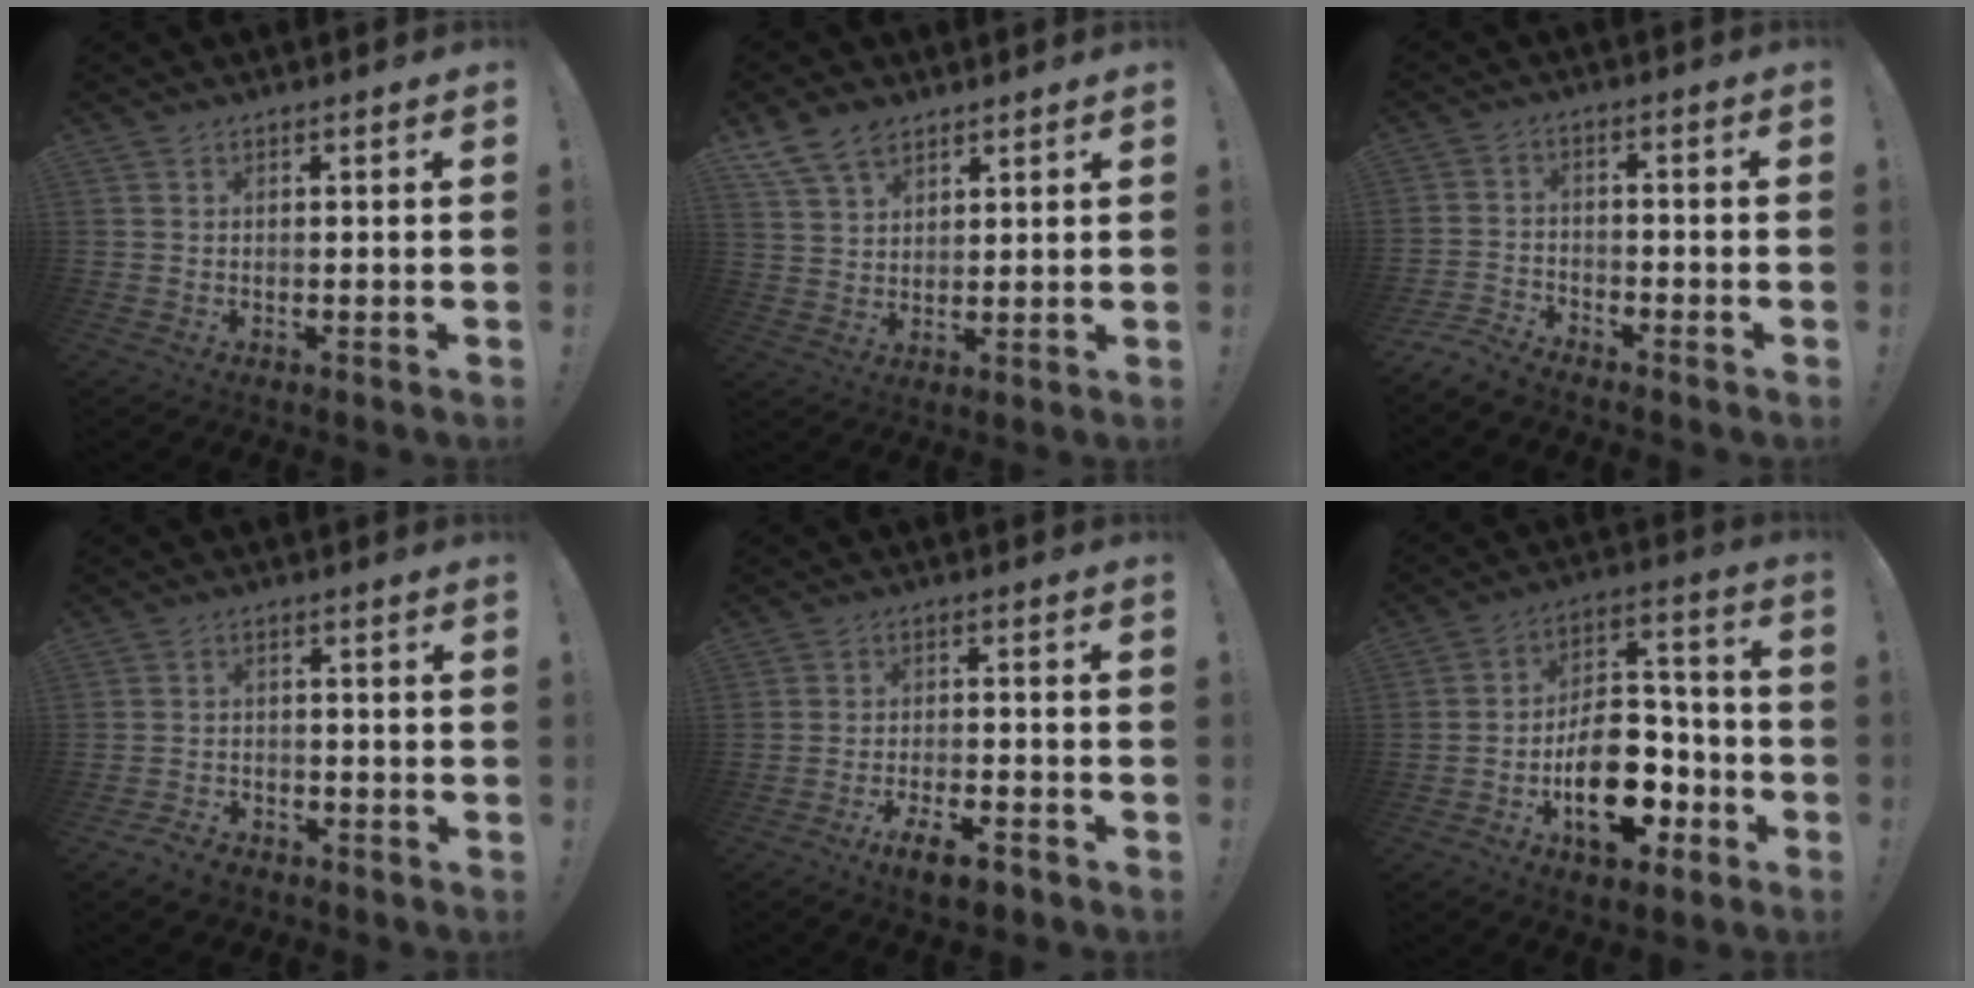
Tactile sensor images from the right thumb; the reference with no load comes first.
{"total": 8.7, "force": [6.3, 5.1, 3.3], "torque": [-0.064, -0.031, 0.126]}
{"total": 6.0, "force": [-5.6, 1.6, 1.5], "torque": [-0.043, 0.009, -0.110]}
{"total": 4.7, "force": [-3.7, 2.5, 1.6], "torque": [-0.028, 0.011, -0.066]}
{"total": 8.8, "force": [-6.2, 2.8, 5.6], "torque": [-0.083, 0.036, -0.104]}
{"total": 19.3, "force": [-7.9, 11.9, 13.0], "torque": [-0.183, 0.064, -0.116]}